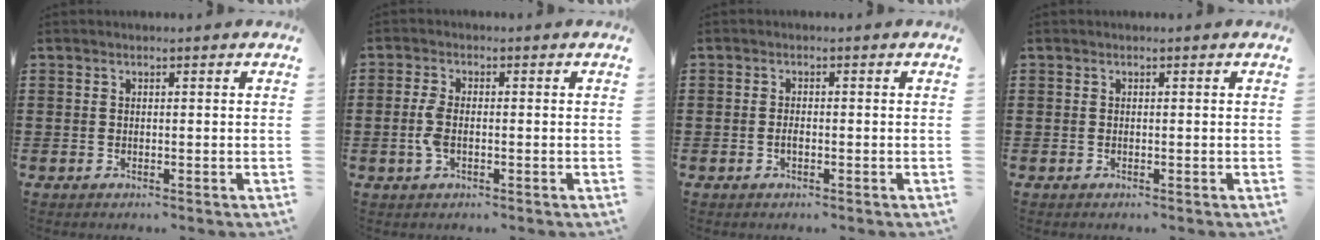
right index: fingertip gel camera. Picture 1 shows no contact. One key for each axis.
{"total": 3.6, "fx": -0.6, "fy": 1.5, "fz": 3.2, "tx": -0.088, "ty": -0.009, "tz": -0.020}
{"total": 1.1, "fx": -0.4, "fy": 0.5, "fz": 0.9, "tx": -0.017, "ty": -0.001, "tz": -0.007}
{"total": 0.0}